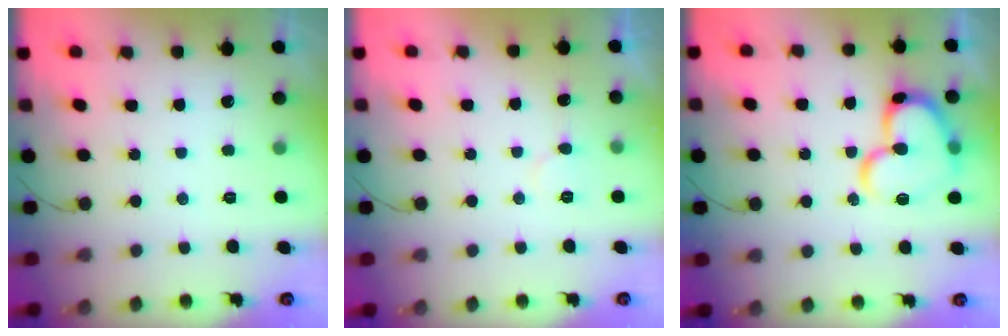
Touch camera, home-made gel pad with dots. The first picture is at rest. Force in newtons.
{"total": 3.3, "press": 3.3, "slide": 0.3}
{"total": 17.1, "press": 17.0, "slide": 1.8}